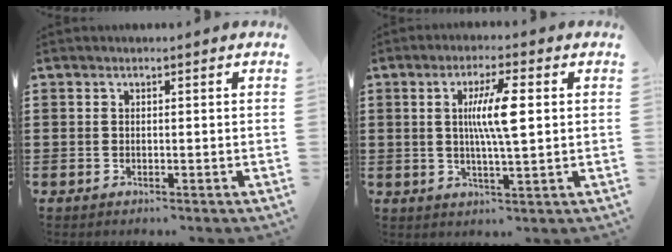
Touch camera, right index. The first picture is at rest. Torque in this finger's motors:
{"motor_torque": [0.95, 0.14, 0.36, 0.20]}